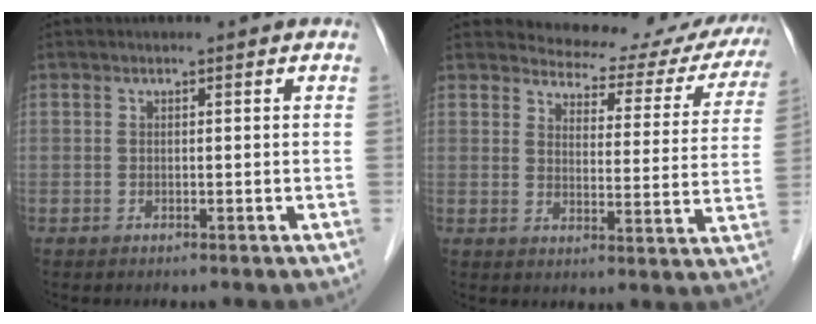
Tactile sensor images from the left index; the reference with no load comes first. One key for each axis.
{"total": 14.5, "fx": 13.9, "fy": 3.7, "fz": 1.8, "tx": 0.004, "ty": -0.040, "tz": 0.144}